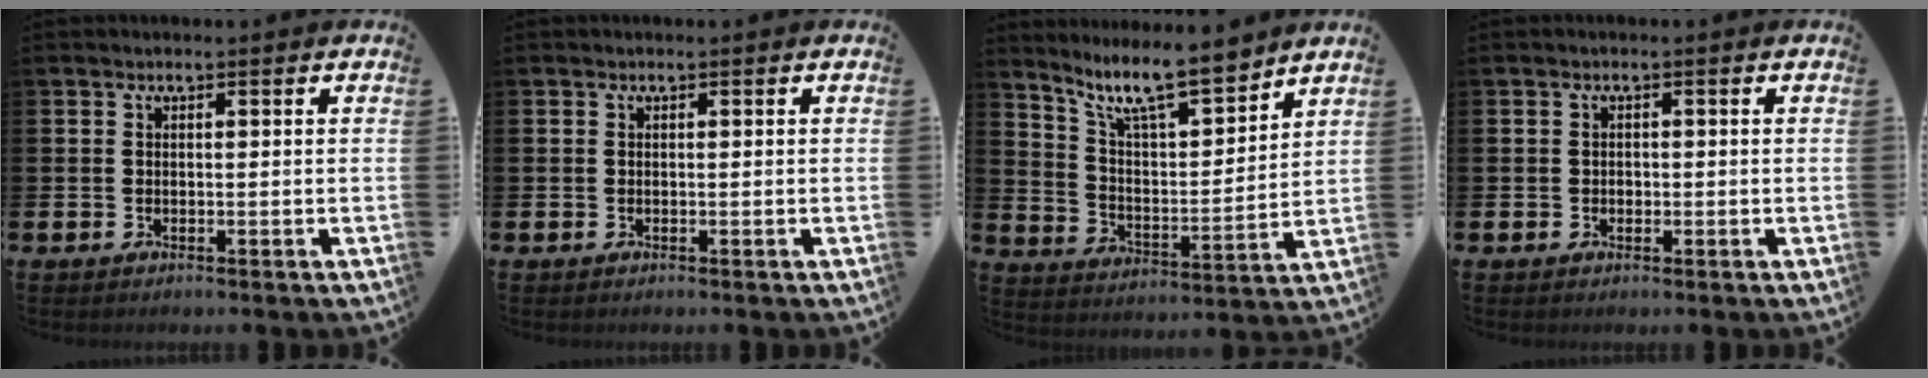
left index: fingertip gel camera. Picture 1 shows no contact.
{"total": 0.0}
{"total": 10.8, "force": [9.3, 2.0, 4.9], "torque": [-0.117, -0.057, 0.164]}
{"total": 0.7, "force": [-0.1, 0.7, 0.1], "torque": [0.002, 0.003, -0.005]}